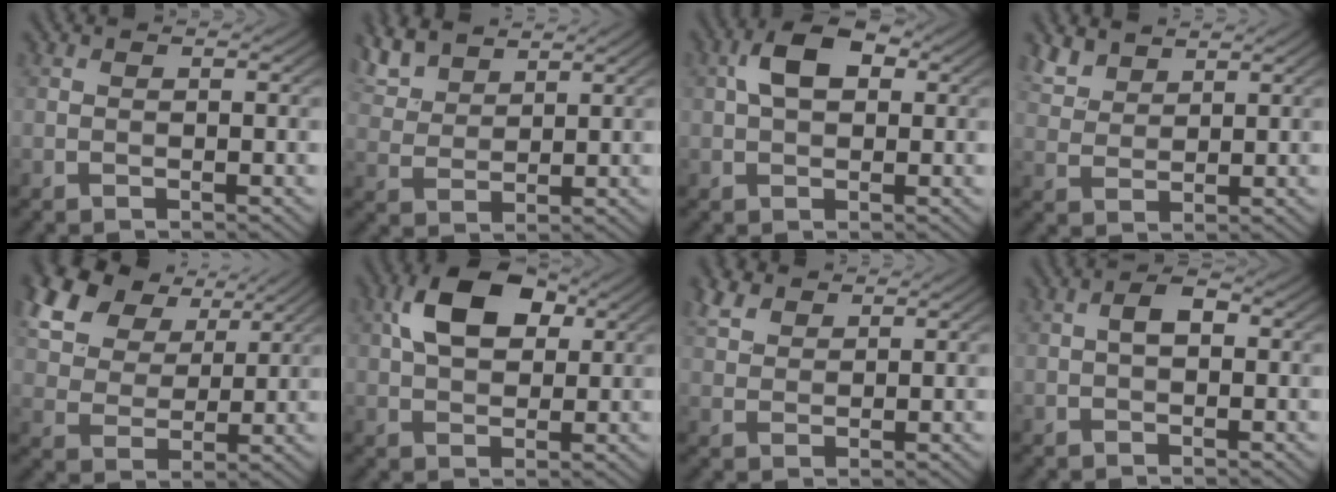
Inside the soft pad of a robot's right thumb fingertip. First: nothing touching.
{"total": 6.5, "force": [5.1, 2.6, 3.1], "torque": [-0.086, 0.015, 0.109]}
{"total": 5.4, "force": [1.3, 3.3, 4.1], "torque": [-0.078, 0.011, 0.014]}
{"total": 4.0, "force": [3.2, 1.8, 1.6], "torque": [-0.043, 0.003, 0.074]}
{"total": 13.6, "force": [7.7, 8.4, 7.5], "torque": [-0.209, 0.025, 0.148]}
{"total": 8.8, "force": [2.9, 5.3, 6.4], "torque": [-0.127, 0.013, 0.046]}
{"total": 3.9, "force": [2.8, 2.1, 1.8], "torque": [-0.048, 0.009, 0.061]}
{"total": 2.3, "force": [0.1, 1.3, 1.9], "torque": [-0.032, 0.008, -0.003]}